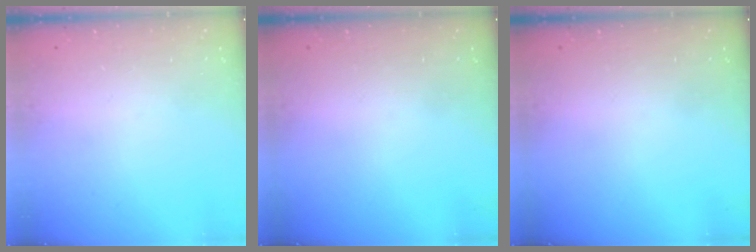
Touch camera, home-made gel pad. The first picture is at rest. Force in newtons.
{"total": 0.0}
{"total": 0.0}